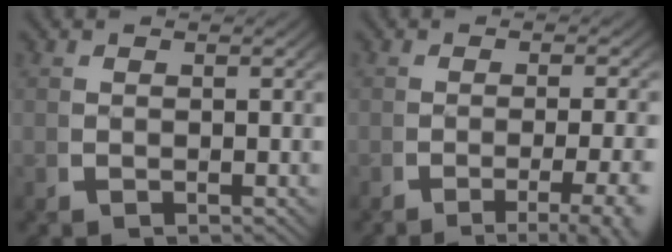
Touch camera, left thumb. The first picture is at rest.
{"total": 5.8, "force": [-3.8, 1.6, 4.2], "torque": [-0.065, -0.013, -0.051]}